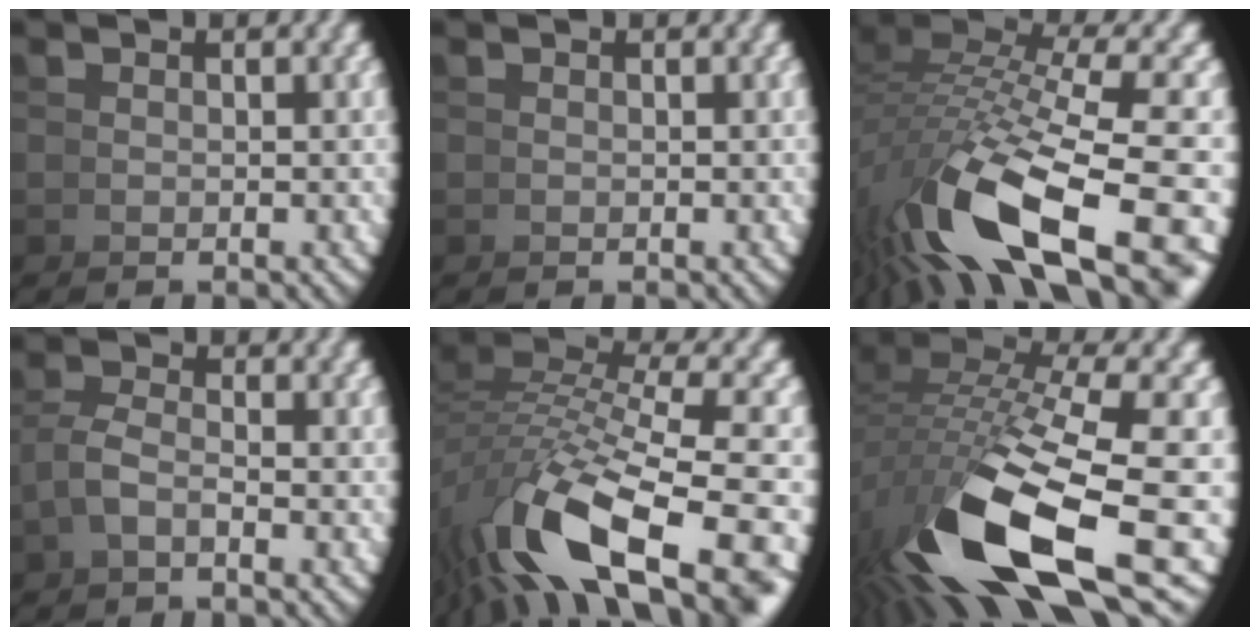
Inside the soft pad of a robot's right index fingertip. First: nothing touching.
{"total": 0.0}
{"total": 11.8, "force": [-4.9, 5.8, 9.1], "torque": [-0.181, -0.046, -0.049]}
{"total": 1.6, "force": [-0.2, 0.6, 1.4], "torque": [-0.037, -0.005, -0.004]}
{"total": 10.9, "force": [-3.8, 5.4, 8.7], "torque": [-0.165, -0.038, -0.034]}
{"total": 11.2, "force": [-2.5, 5.4, 9.5], "torque": [-0.192, -0.033, -0.019]}